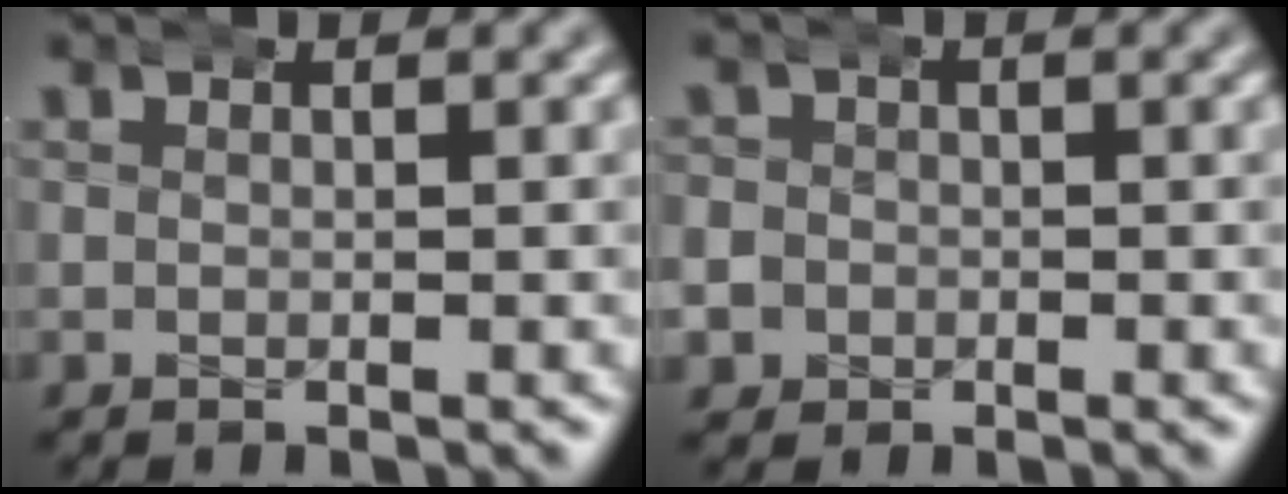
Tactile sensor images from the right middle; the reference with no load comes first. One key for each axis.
{"total": 3.3, "fx": -0.7, "fy": 3.2, "fz": 0.4, "tx": -0.026, "ty": -0.004, "tz": -0.016}